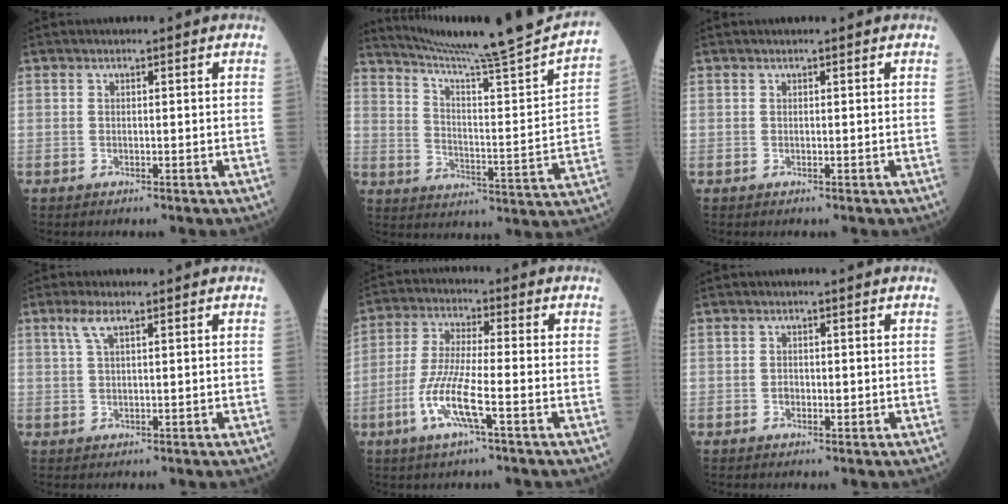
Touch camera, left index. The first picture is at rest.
{"total": 22.9, "force": [20.8, -2.9, 9.1], "torque": [-0.149, -0.085, 0.282]}
{"total": 0.0}
{"total": 2.6, "force": [1.5, 0.3, 2.1], "torque": [-0.054, 0.010, 0.036]}
{"total": 8.6, "force": [-3.5, 0.6, 7.8], "torque": [-0.168, -0.007, -0.072]}
{"total": 1.0, "force": [-0.2, 0.6, 0.7], "torque": [-0.013, 0.002, -0.003]}